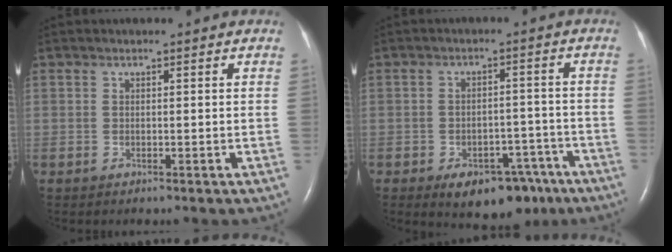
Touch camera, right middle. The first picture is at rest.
{"total": 9.3, "force": [-5.9, 5.1, 5.0], "torque": [-0.052, 0.017, -0.076]}